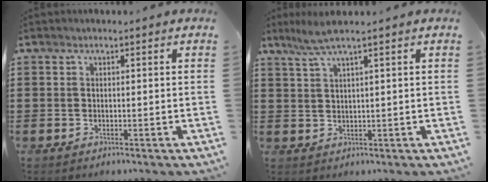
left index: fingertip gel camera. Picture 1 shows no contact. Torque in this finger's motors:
{"motor_torque": [0.19, -0.10, 0.24, 0.09]}